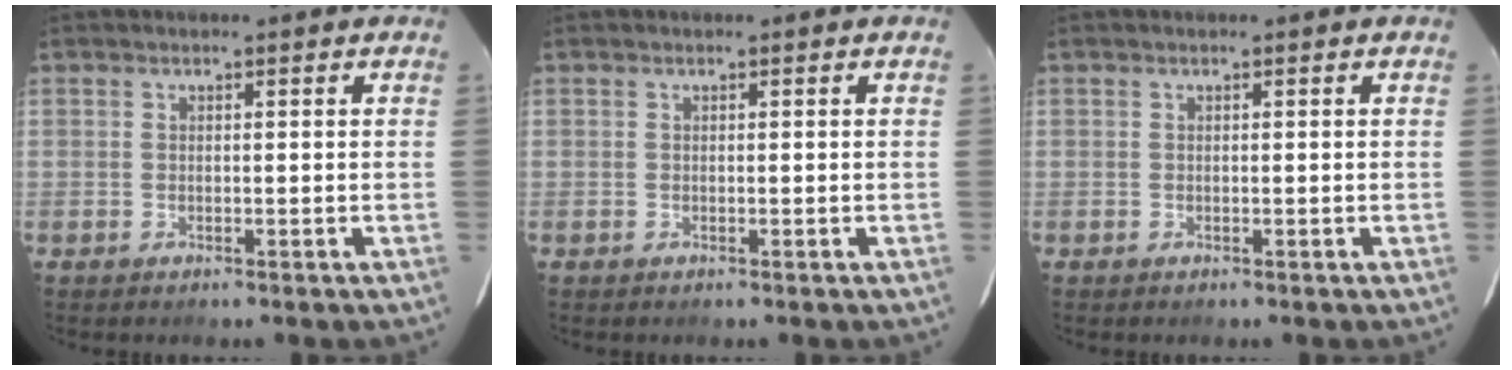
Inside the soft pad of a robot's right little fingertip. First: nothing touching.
{"total": 0.0}
{"total": 0.0}